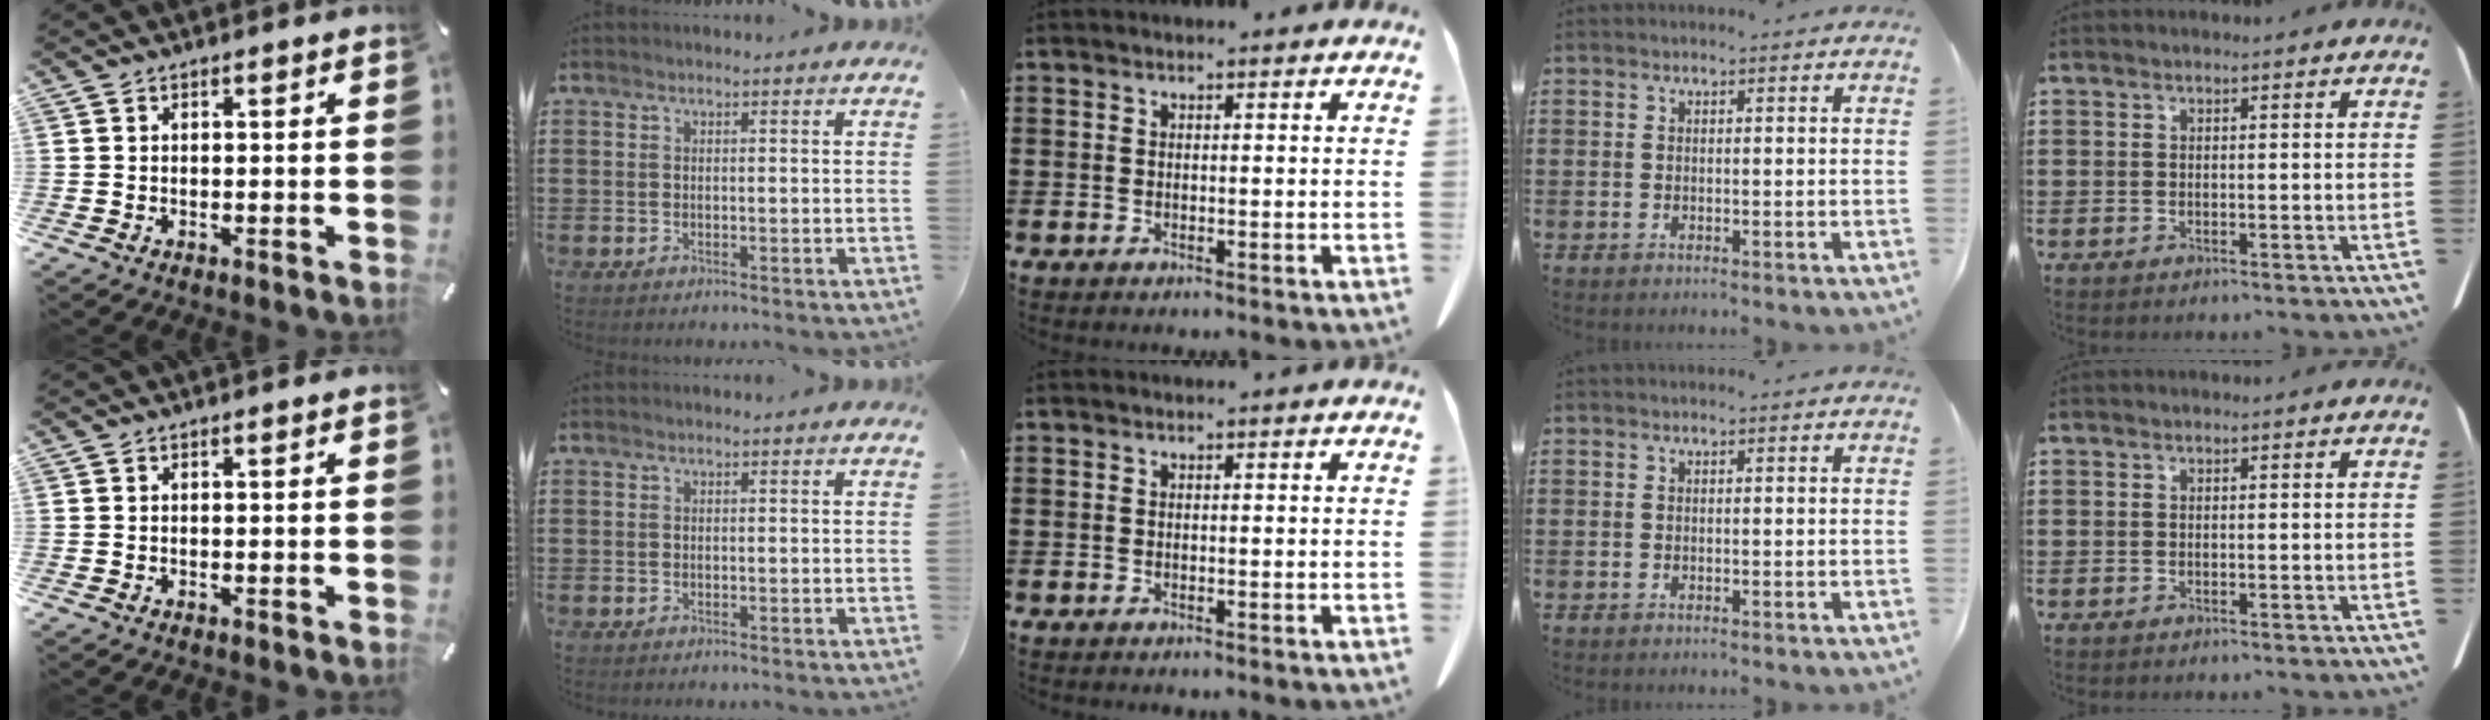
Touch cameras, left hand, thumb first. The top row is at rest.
{}